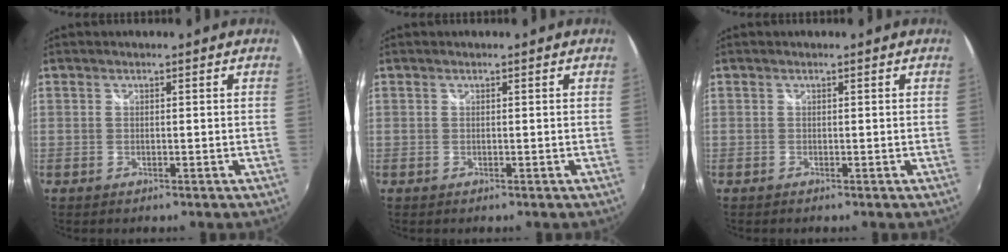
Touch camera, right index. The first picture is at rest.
{"total": 0.0}
{"total": 0.0}